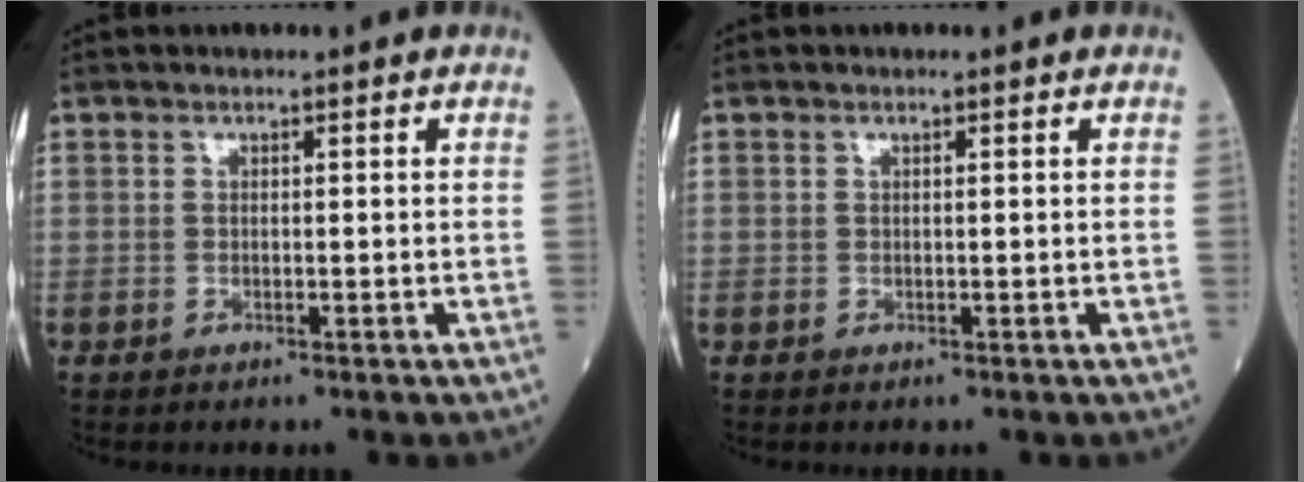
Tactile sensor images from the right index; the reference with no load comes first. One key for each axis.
{"total": 0.0}